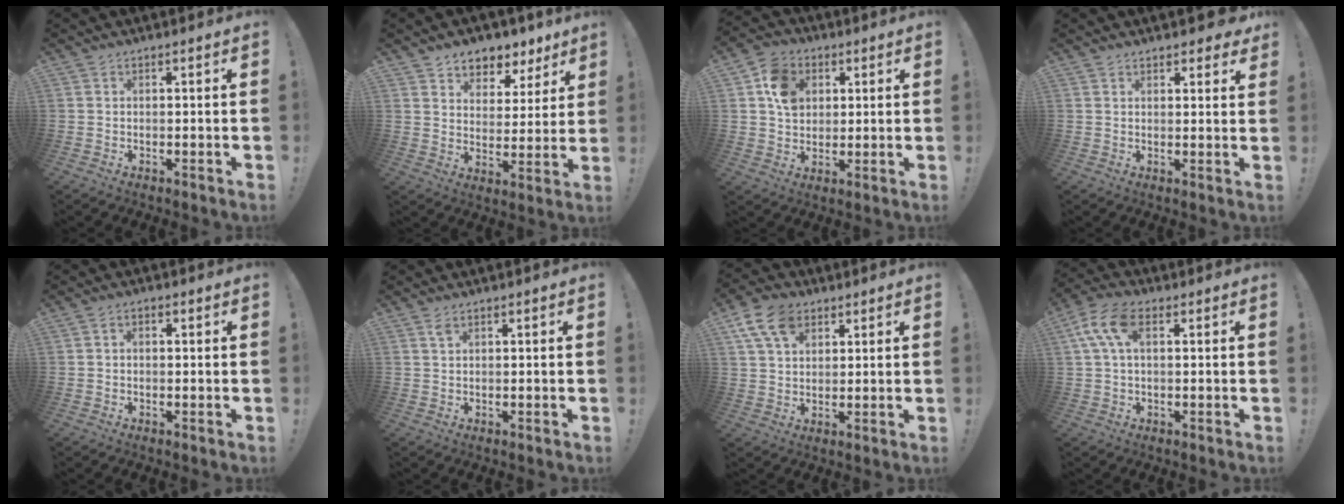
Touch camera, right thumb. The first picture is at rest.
{"total": 7.0, "force": [5.0, 4.7, 0.9], "torque": [-0.011, -0.046, 0.096]}
{"total": 10.4, "force": [3.1, 8.6, 5.0], "torque": [-0.072, 0.001, 0.064]}
{"total": 3.3, "force": [2.7, 1.6, 1.2], "torque": [-0.007, -0.018, 0.046]}
{"total": 1.6, "force": [-0.7, 1.0, 1.0], "torque": [-0.021, 0.008, -0.012]}
{"total": 1.6, "force": [0.9, 0.6, 1.1], "torque": [-0.023, 0.002, 0.017]}
{"total": 11.3, "force": [5.3, 7.6, 6.4], "torque": [-0.115, -0.011, 0.101]}
{"total": 9.6, "force": [2.6, 5.0, 7.8], "torque": [-0.161, 0.012, 0.055]}